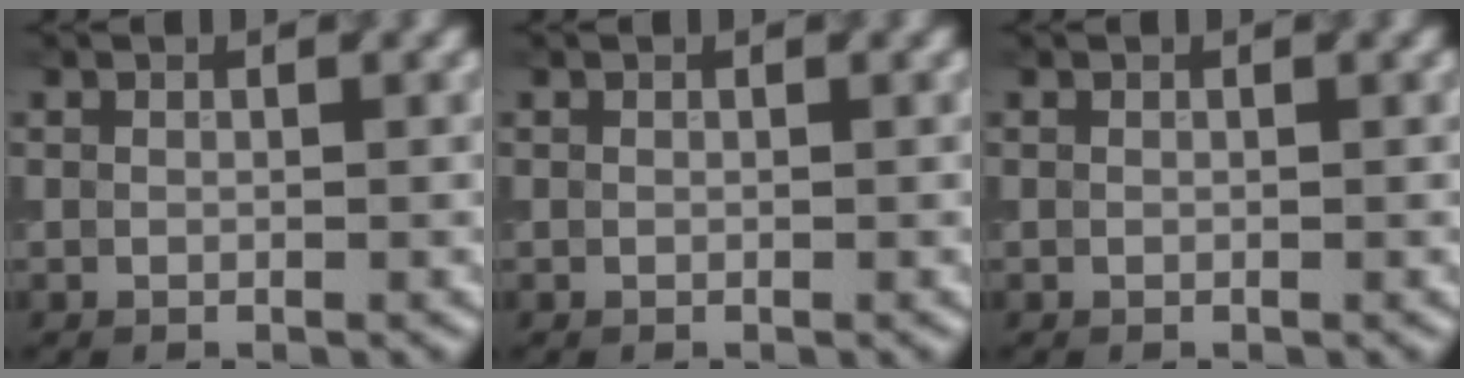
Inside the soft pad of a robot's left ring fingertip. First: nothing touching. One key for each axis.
{"total": 0.0}
{"total": 0.0}